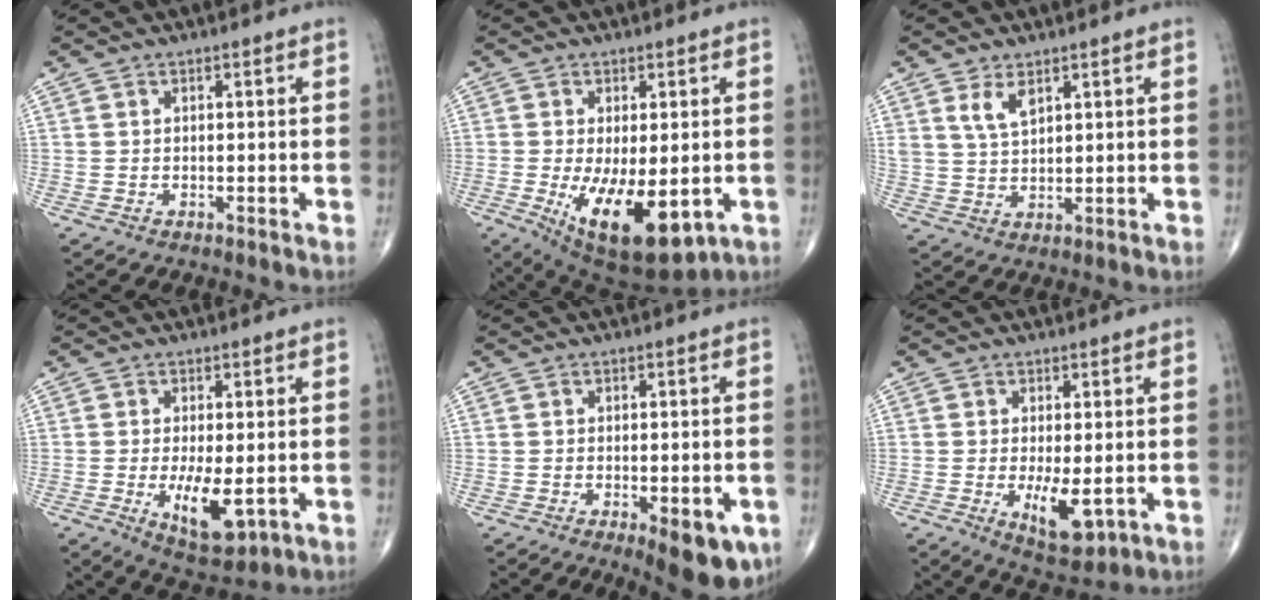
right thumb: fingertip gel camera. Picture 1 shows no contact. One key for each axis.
{"total": 14.7, "fx": -4.0, "fy": 6.4, "fz": 12.6, "tx": -0.206, "ty": -0.023, "tz": -0.040}
{"total": 4.3, "fx": 2.5, "fy": 2.1, "fz": 2.9, "tx": -0.048, "ty": -0.014, "tz": 0.054}
{"total": 8.6, "fx": -1.8, "fy": 3.4, "fz": 7.7, "tx": -0.124, "ty": -0.019, "tz": -0.020}
{"total": 9.5, "fx": -4.0, "fy": 3.5, "fz": 7.9, "tx": -0.085, "ty": 0.001, "tz": -0.046}
{"total": 7.3, "fx": -1.5, "fy": 2.9, "fz": 6.5, "tx": -0.102, "ty": -0.018, "tz": -0.015}